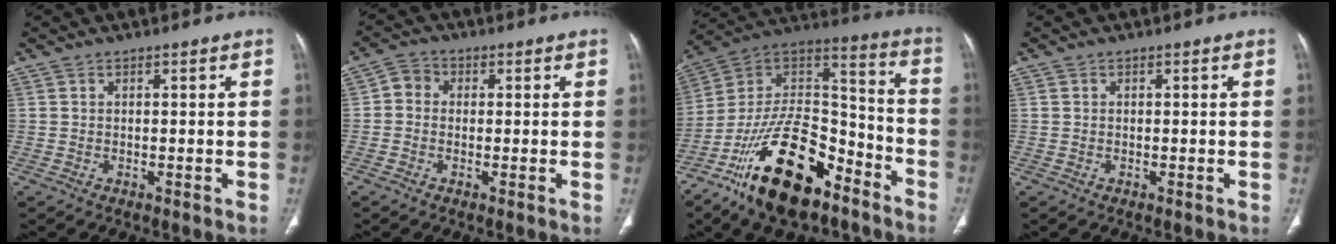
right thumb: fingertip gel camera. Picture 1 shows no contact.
{"total": 3.7, "force": [0.0, 3.3, 1.8], "torque": [-0.016, 0.009, -0.012]}
{"total": 24.5, "force": [-14.7, 11.3, 16.1], "torque": [-0.279, 0.081, -0.253]}
{"total": 0.0}